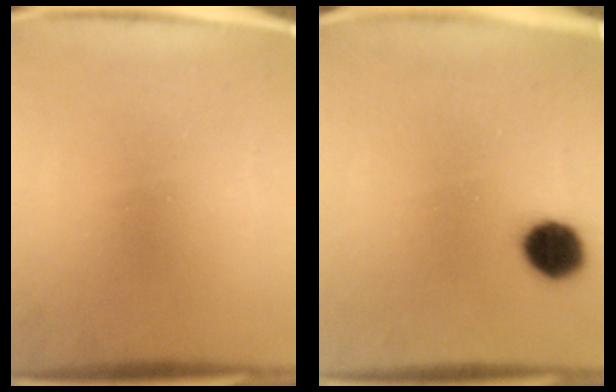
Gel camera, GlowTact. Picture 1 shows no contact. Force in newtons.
{"total": 8.1}